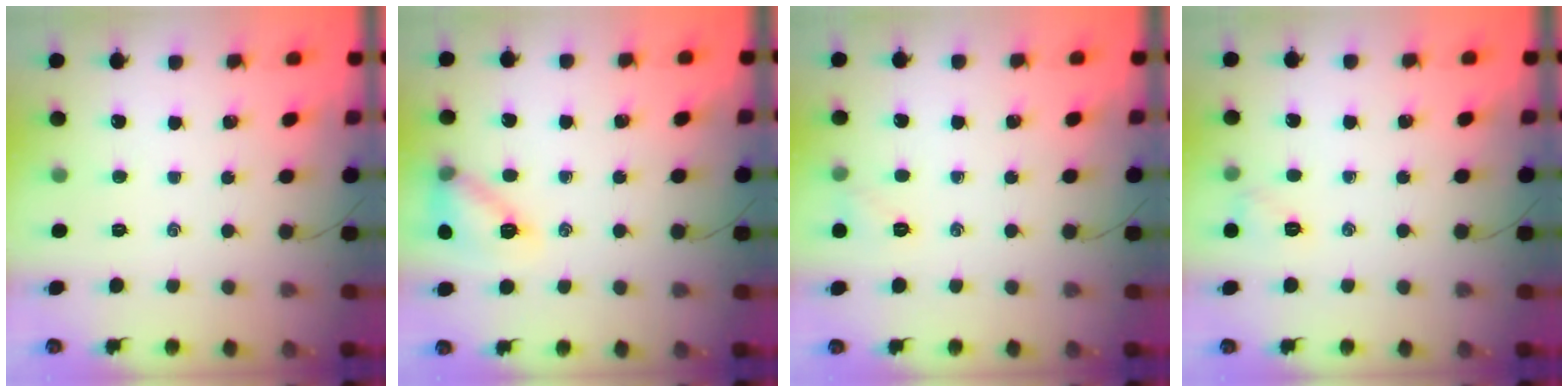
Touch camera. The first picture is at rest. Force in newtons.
{"total": 12.7, "press": 12.6, "slide": 1.0}
{"total": 5.0, "press": 4.8, "slide": 1.5}
{"total": 5.6, "press": 5.4, "slide": 1.2}